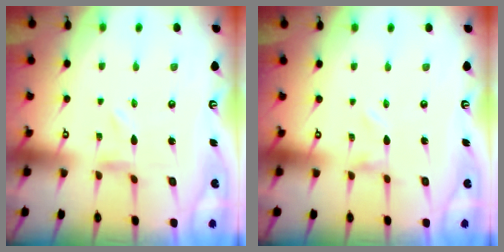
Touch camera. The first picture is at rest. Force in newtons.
{"total": 0.0}